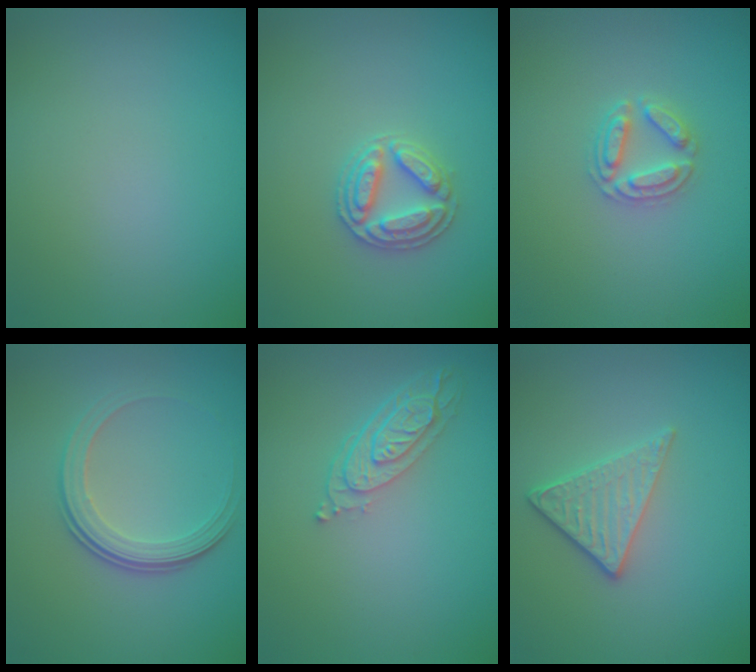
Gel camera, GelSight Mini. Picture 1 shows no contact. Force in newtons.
{"total": 2.9, "press": 2.9, "slide": 0.2}
{"total": 2.8, "press": 2.7, "slide": 0.5}
{"total": 3.6, "press": 2.5, "slide": 2.5}
{"total": 3.4, "press": 2.7, "slide": 2.1}
{"total": 3.0, "press": 2.6, "slide": 1.6}